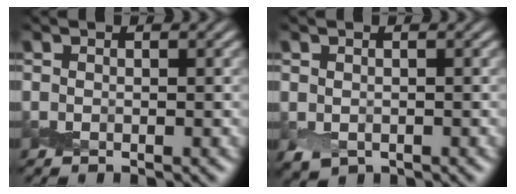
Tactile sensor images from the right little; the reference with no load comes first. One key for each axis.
{"total": 1.0, "fx": -0.3, "fy": 0.8, "fz": 0.5, "tx": -0.013, "ty": -0.008, "tz": -0.001}